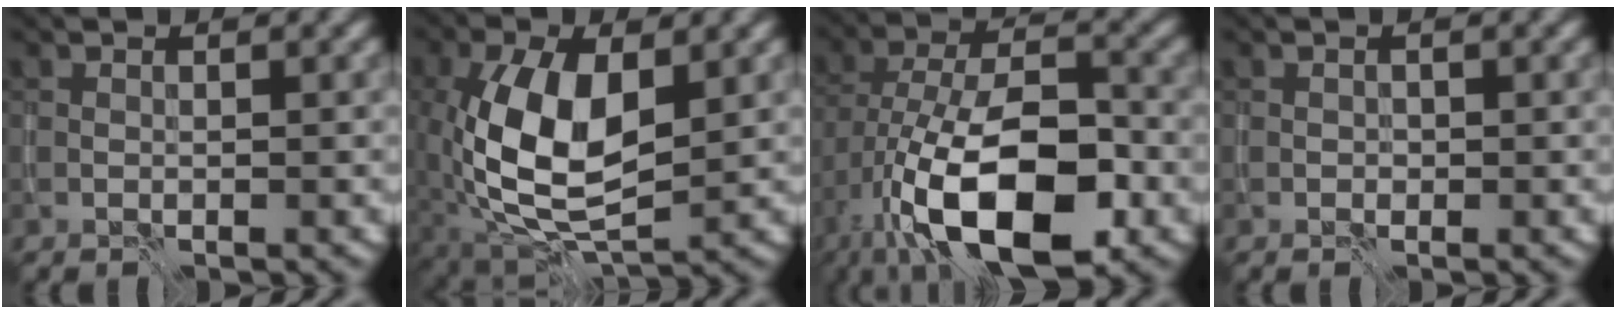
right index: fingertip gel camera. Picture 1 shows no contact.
{"total": 10.2, "force": [0.0, 5.5, 8.6], "torque": [-0.182, -0.002, 0.002]}
{"total": 13.2, "force": [-5.7, 5.9, 10.4], "torque": [-0.189, -0.006, -0.102]}
{"total": 0.6, "force": [-0.2, 0.6, 0.2], "torque": [-0.002, -0.002, 0.000]}